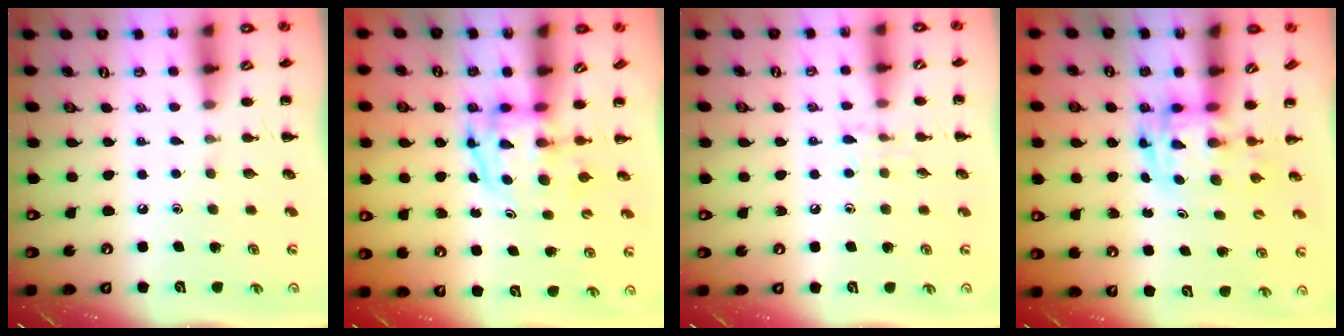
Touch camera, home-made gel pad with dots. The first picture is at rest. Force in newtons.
{"total": 3.9, "press": 3.8, "slide": 0.6}
{"total": 5.7, "press": 5.6, "slide": 1.4}
{"total": 2.8, "press": 2.7, "slide": 0.6}